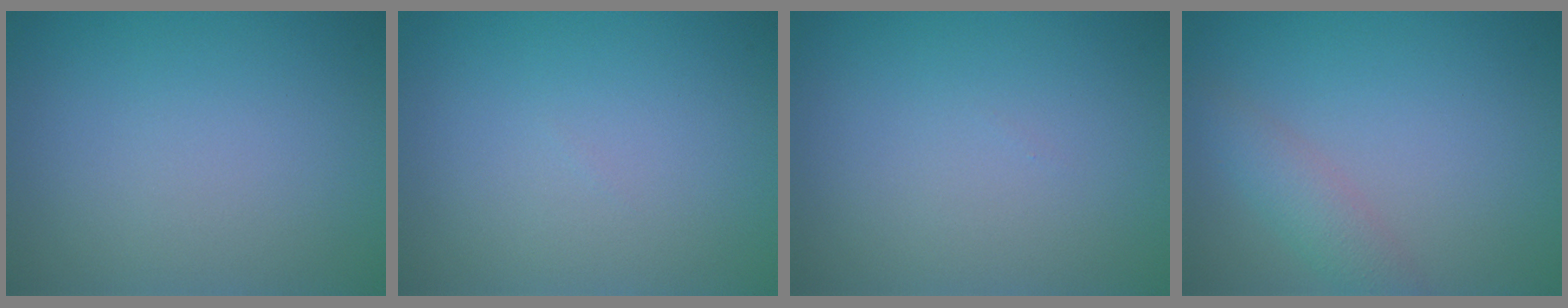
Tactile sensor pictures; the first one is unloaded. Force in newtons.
{"total": 0.0}
{"total": 0.0}
{"total": 2.3, "press": 2.3, "slide": 0.0}